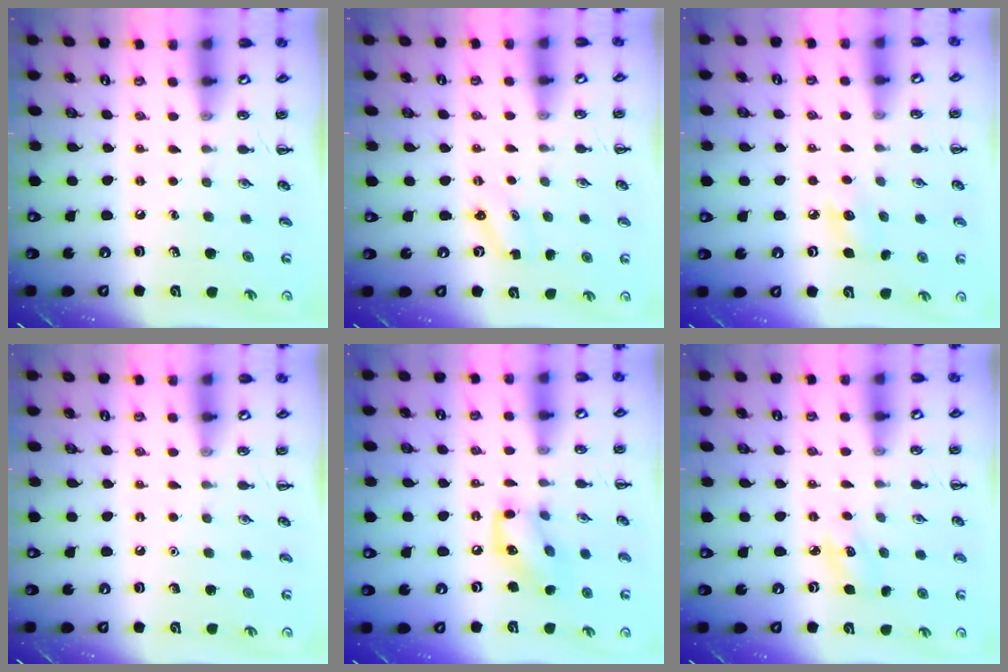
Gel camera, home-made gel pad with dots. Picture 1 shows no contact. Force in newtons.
{"total": 1.8, "press": 1.7, "slide": 0.5}
{"total": 7.3, "press": 7.1, "slide": 1.7}
{"total": 1.6, "press": 1.6, "slide": 0.1}
{"total": 11.2, "press": 11.2, "slide": 0.4}
{"total": 4.9, "press": 4.7, "slide": 1.2}